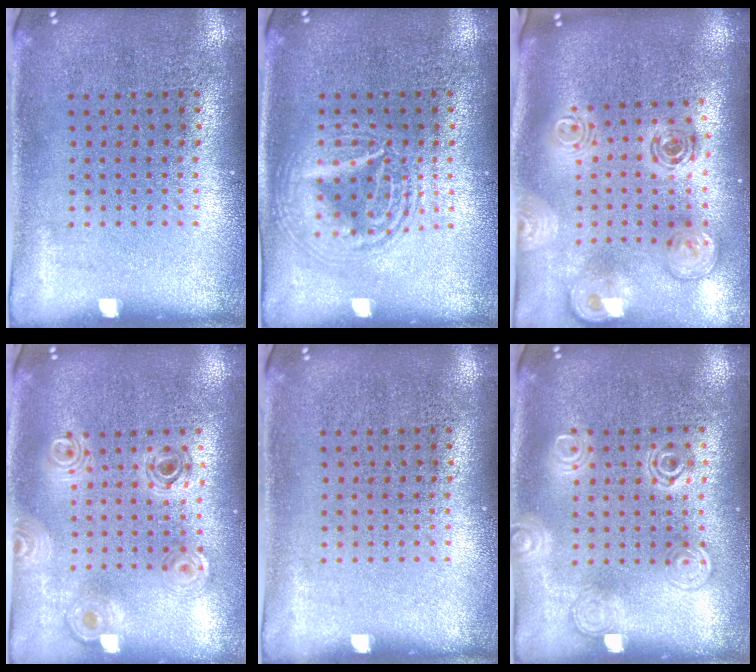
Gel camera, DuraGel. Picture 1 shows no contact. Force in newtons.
{"total": 2.9, "press": 2.8, "slide": 0.3}
{"total": 2.3, "press": 1.8, "slide": 1.4}
{"total": 0.8, "press": 0.8, "slide": 0.1}
{"total": 0.0}
{"total": 1.3, "press": 1.3, "slide": 0.2}